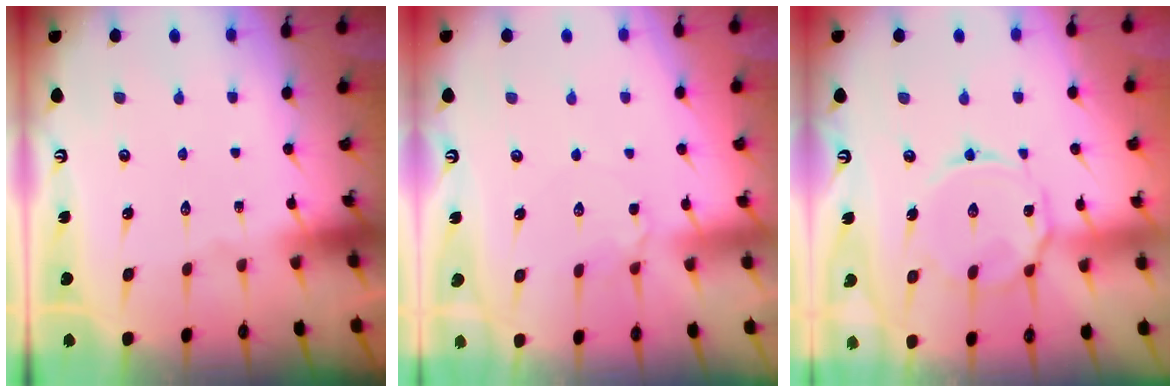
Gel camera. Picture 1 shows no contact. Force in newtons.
{"total": 4.2, "press": 4.2, "slide": 0.6}
{"total": 10.1, "press": 10.0, "slide": 0.8}